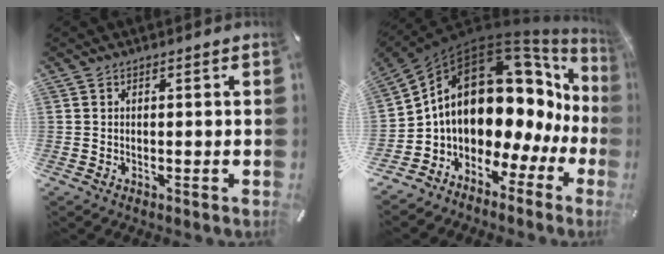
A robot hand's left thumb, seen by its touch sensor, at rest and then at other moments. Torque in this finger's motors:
{"motor_torque": [2.05, 2.72, 0.82, 0.37, 0.43]}